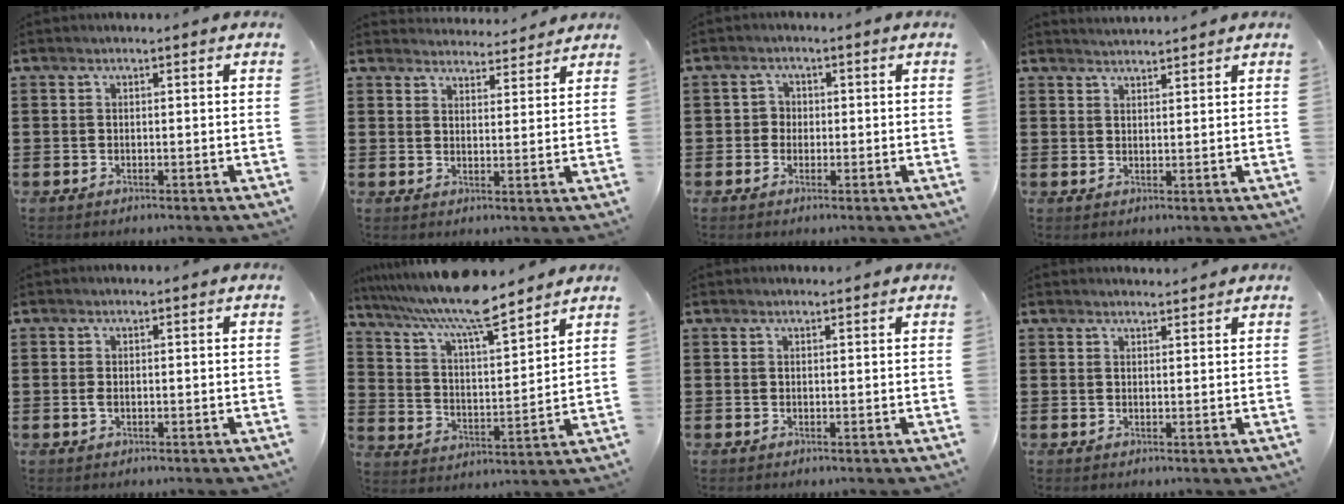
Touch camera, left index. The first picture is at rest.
{"total": 3.7, "force": [3.7, 0.4, 0.1], "torque": [-0.005, -0.019, 0.066]}
{"total": 2.0, "force": [-0.2, 1.9, 0.6], "torque": [-0.019, 0.008, -0.008]}
{"total": 2.0, "force": [2.0, -0.2, -0.1], "torque": [-0.003, -0.002, 0.039]}
{"total": 1.0, "force": [0.0, 0.4, 0.9], "torque": [-0.019, 0.001, -0.001]}
{"total": 9.6, "force": [8.4, 0.7, 4.7], "torque": [-0.122, -0.049, 0.142]}
{"total": 0.6, "force": [0.6, 0.0, 0.2], "torque": [-0.005, 0.000, 0.012]}
{"total": 1.6, "force": [1.6, 0.2, 0.1], "torque": [-0.006, 0.001, 0.032]}